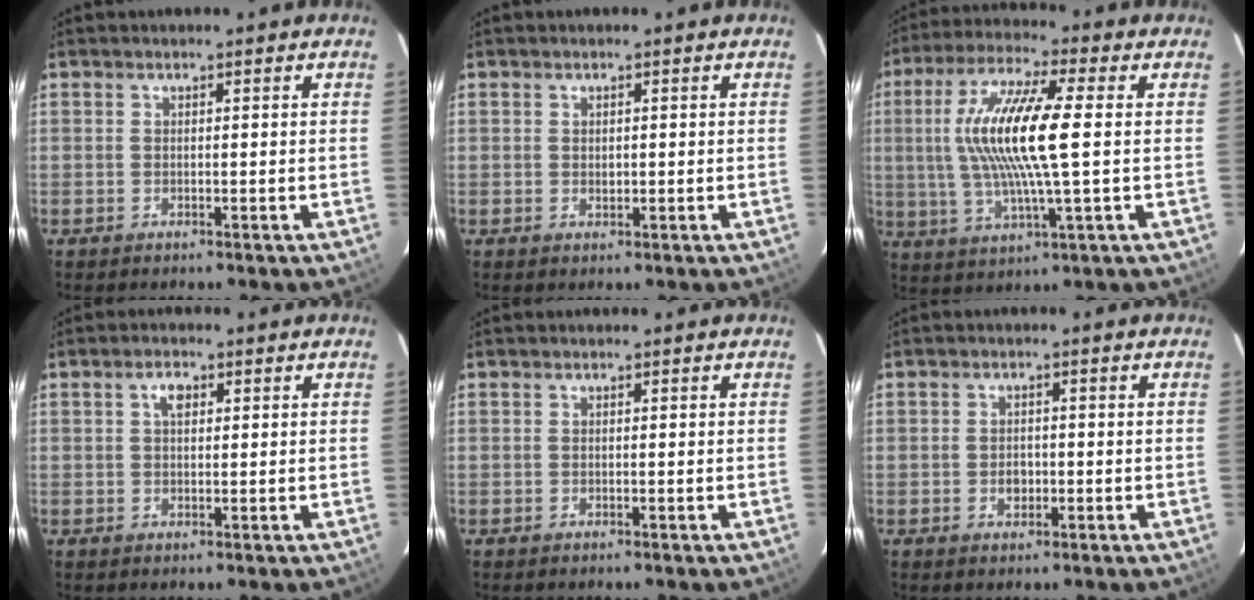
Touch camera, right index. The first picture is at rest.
{"total": 1.0, "force": [0.2, 0.9, 0.4], "torque": [-0.005, 0.000, 0.005]}
{"total": 15.8, "force": [1.3, 2.3, 15.6], "torque": [-0.303, 0.005, 0.021]}
{"total": 2.5, "force": [0.8, 1.4, 1.8], "torque": [-0.033, 0.009, 0.015]}
{"total": 0.0}
{"total": 2.3, "force": [-0.6, 1.9, 1.3], "torque": [-0.023, 0.005, -0.007]}